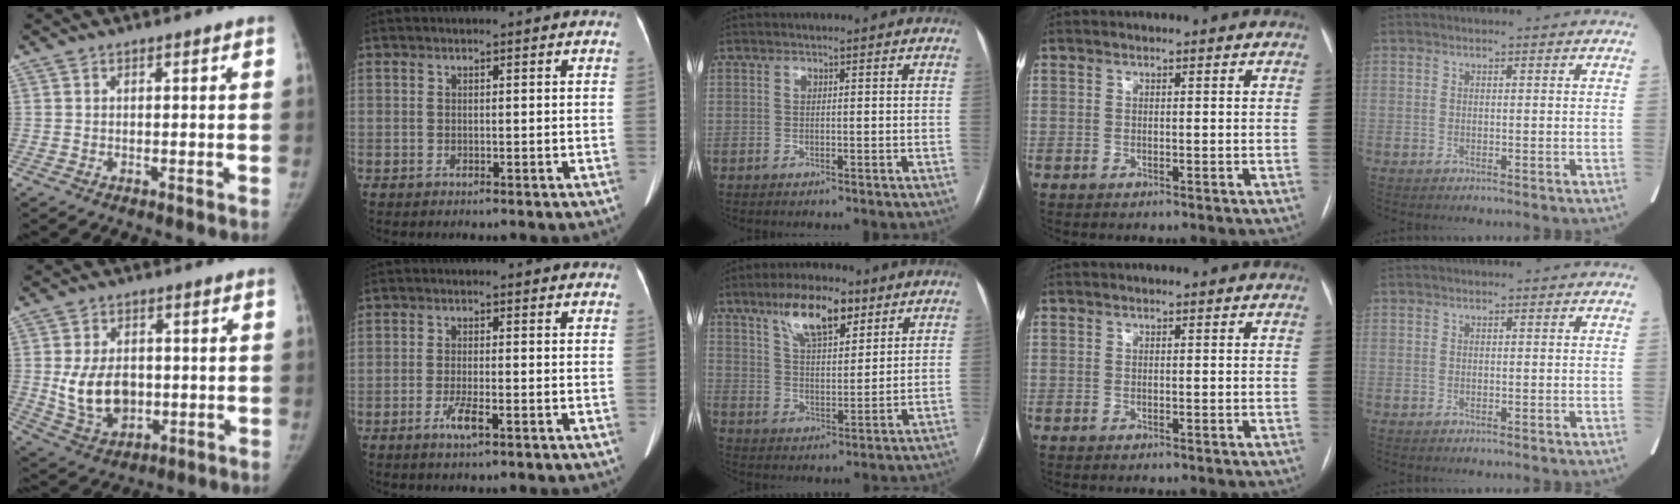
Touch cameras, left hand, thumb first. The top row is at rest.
{"thumb": {"total": 11.2, "force": [-0.2, 7.9, 7.9], "torque": [-0.118, -0.008, 0.011]}, "index": {"total": 2.8, "force": [-1.5, 0.2, 2.4], "torque": [-0.051, -0.005, -0.028]}, "middle": {"total": 10.2, "force": [6.4, 3.6, 7.1], "torque": [-0.127, 0.013, 0.114]}}